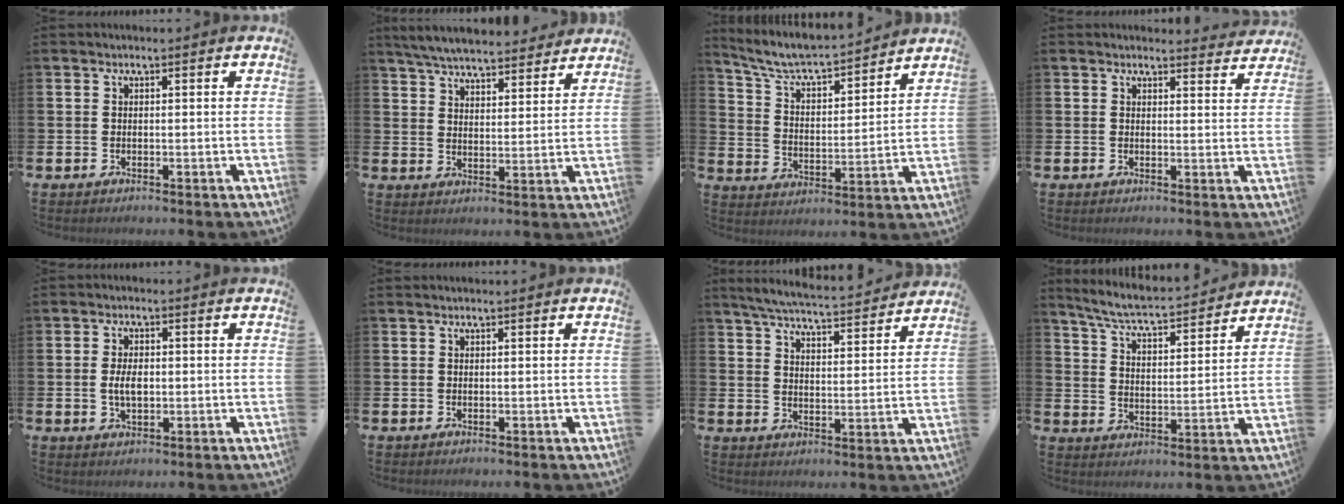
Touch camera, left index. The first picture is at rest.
{"total": 6.5, "force": [6.3, 1.0, 1.3], "torque": [-0.046, -0.034, 0.113]}
{"total": 7.2, "force": [6.8, 0.7, 2.2], "torque": [-0.077, -0.053, 0.116]}
{"total": 2.6, "force": [2.6, 0.4, 0.0], "torque": [0.012, -0.020, 0.043]}
{"total": 3.6, "force": [0.0, 2.0, 3.0], "torque": [-0.050, 0.004, -0.004]}
{"total": 0.0}
{"total": 6.0, "force": [5.8, 0.1, 1.4], "torque": [-0.052, -0.039, 0.101]}
{"total": 6.6, "force": [6.2, 0.5, 2.1], "torque": [-0.069, -0.045, 0.104]}